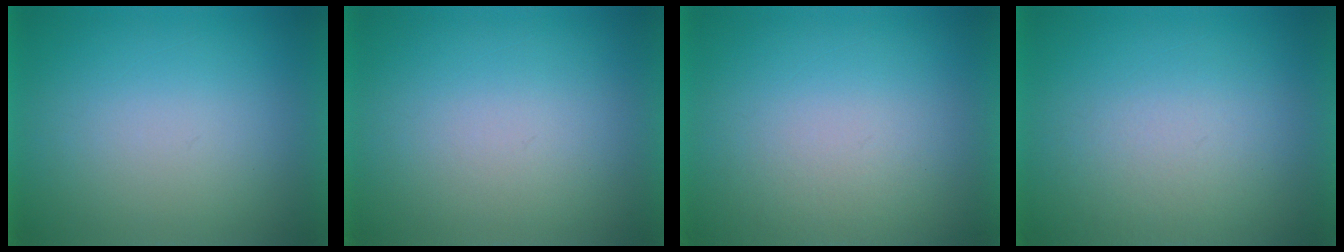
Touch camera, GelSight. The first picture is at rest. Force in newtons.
{"total": 1.2}
{"total": 1.9}
{"total": 3.8}